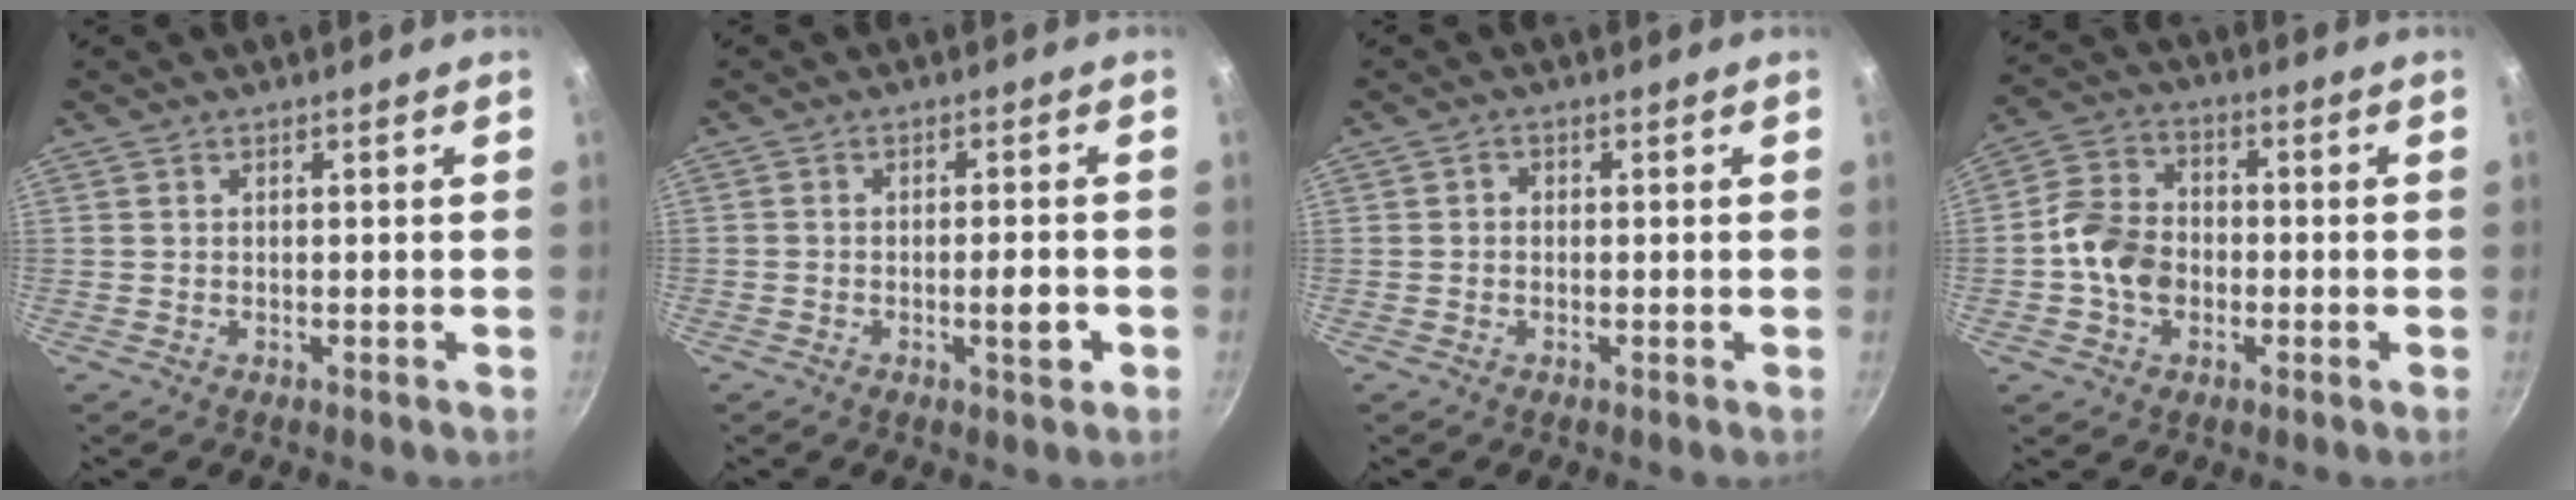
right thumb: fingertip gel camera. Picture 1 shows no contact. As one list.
[{"total": 4.2, "force": [-1.4, 1.3, 3.8], "torque": [-0.045, 0.012, -0.018]}, {"total": 1.1, "force": [-0.1, 1.0, 0.5], "torque": [-0.008, 0.006, -0.003]}, {"total": 11.7, "force": [-2.1, 9.2, 7.0], "torque": [-0.106, 0.028, -0.056]}]